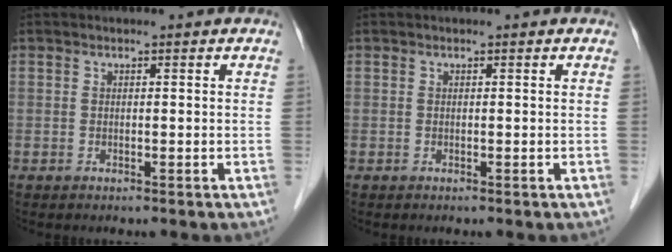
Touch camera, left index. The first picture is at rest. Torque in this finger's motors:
{"motor_torque": [-0.01, 0.01, 0.00, -0.01]}